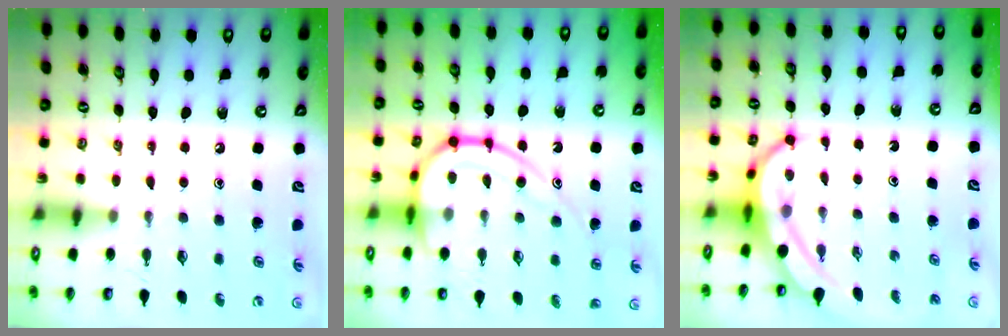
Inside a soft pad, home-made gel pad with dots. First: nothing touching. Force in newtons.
{"total": 15.8, "press": 15.7, "slide": 1.5}
{"total": 7.0, "press": 6.9, "slide": 1.0}